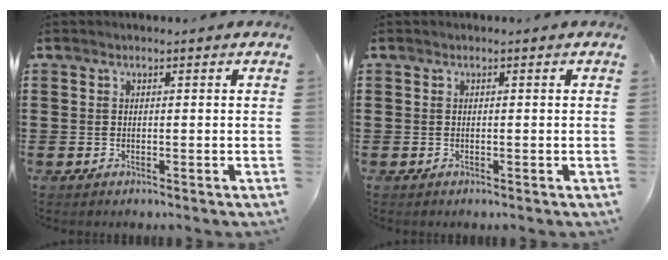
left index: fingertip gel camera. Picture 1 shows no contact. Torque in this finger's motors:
{"motor_torque": [0.00, 0.00, 0.00, 0.00]}